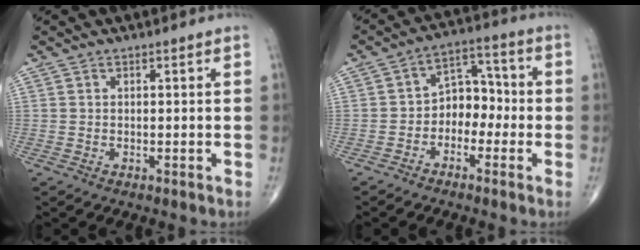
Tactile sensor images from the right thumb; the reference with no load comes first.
{"total": 7.3, "force": [-2.0, 5.4, 4.5], "torque": [-0.033, 0.042, -0.050]}